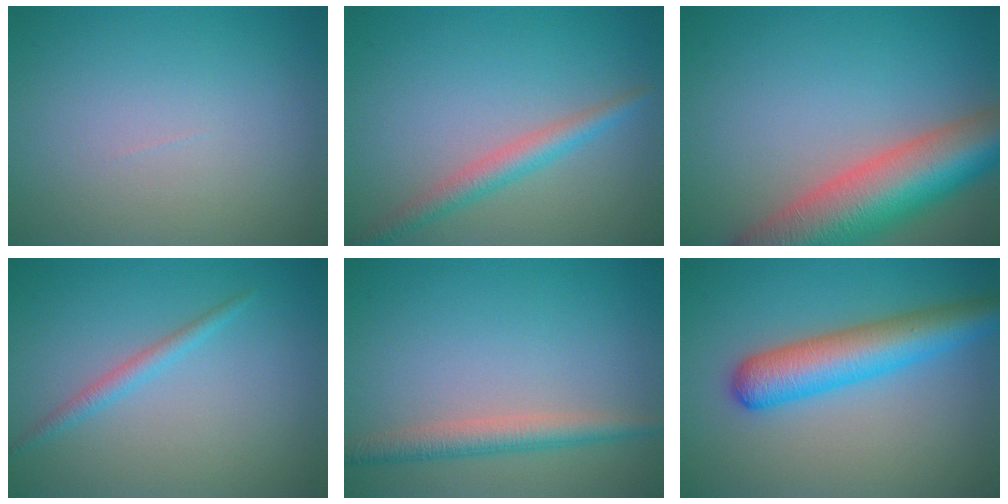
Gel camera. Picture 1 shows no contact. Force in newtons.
{"total": 2.8, "press": 2.8, "slide": 0.1}
{"total": 11.2, "press": 11.2, "slide": 0.6}
{"total": 1.4, "press": 1.4, "slide": 0.1}
{"total": 3.0, "press": 3.0, "slide": 0.1}
{"total": 6.3, "press": 6.3, "slide": 0.3}